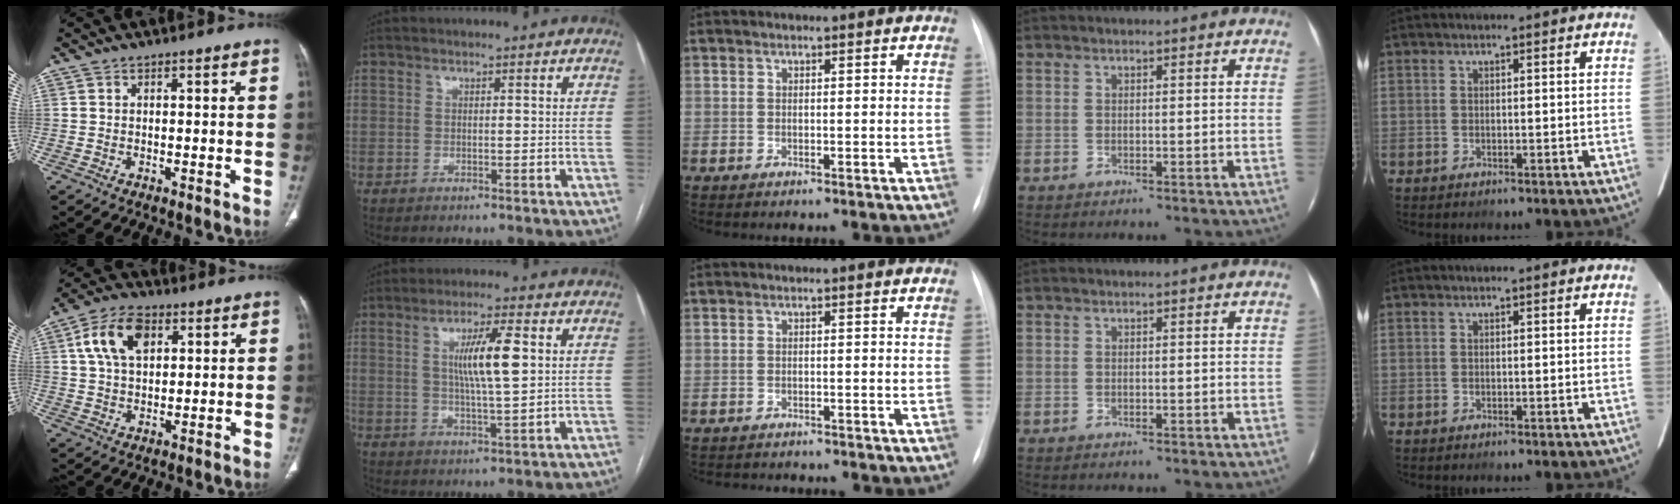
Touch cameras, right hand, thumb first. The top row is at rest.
{"thumb": {"total": 10.4, "force": [3.6, 6.3, 7.4], "torque": [-0.127, 0.003, 0.062]}, "index": {"total": 8.0, "force": [1.8, 0.5, 7.8], "torque": [-0.143, -0.001, 0.033]}, "middle": {"total": 4.7, "force": [-4.4, 1.3, 1.1], "torque": [-0.010, -0.004, -0.057]}}